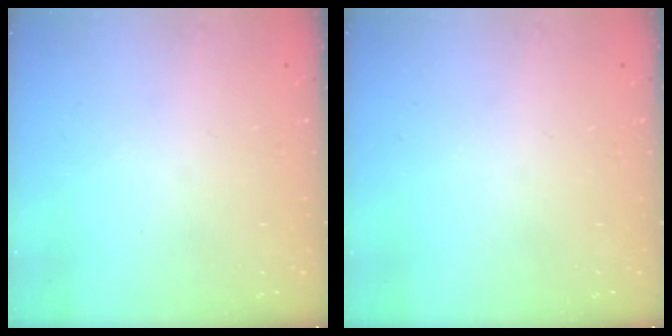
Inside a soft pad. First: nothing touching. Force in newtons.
{"total": 0.0}